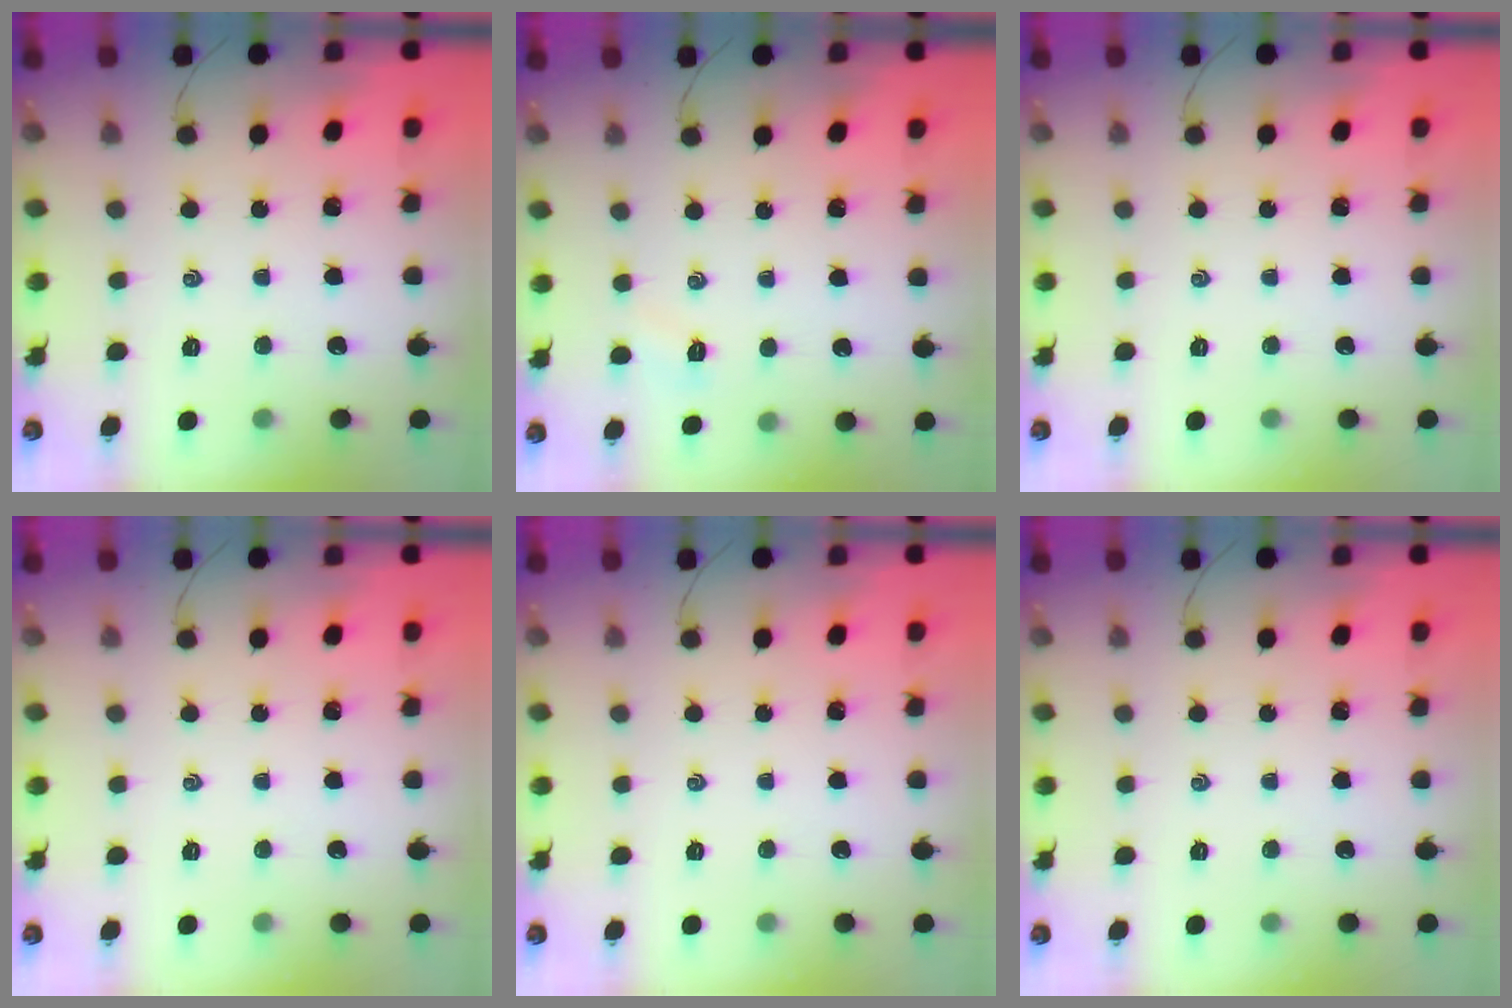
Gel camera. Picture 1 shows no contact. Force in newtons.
{"total": 2.9, "press": 2.8, "slide": 0.8}
{"total": 0.0}
{"total": 0.0}
{"total": 0.0}
{"total": 0.0}